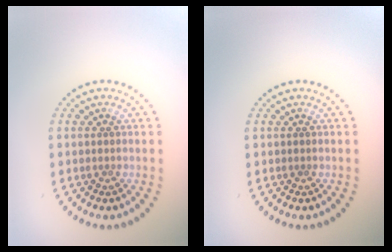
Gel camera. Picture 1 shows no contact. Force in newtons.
{"total": 0.0}